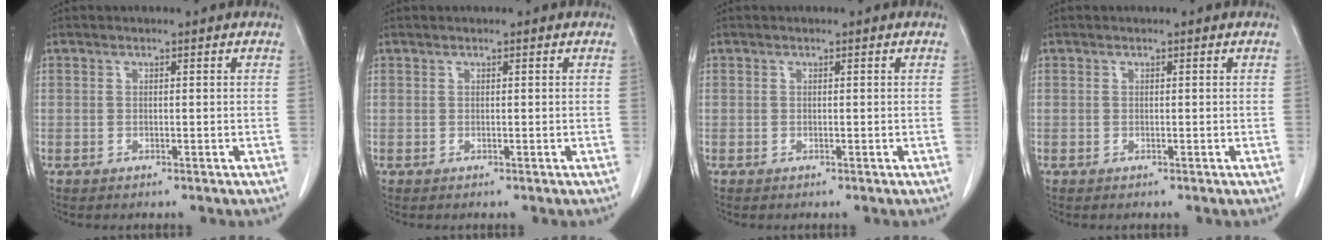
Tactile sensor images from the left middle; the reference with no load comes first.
{"total": 0.0}
{"total": 0.0}
{"total": 0.0}